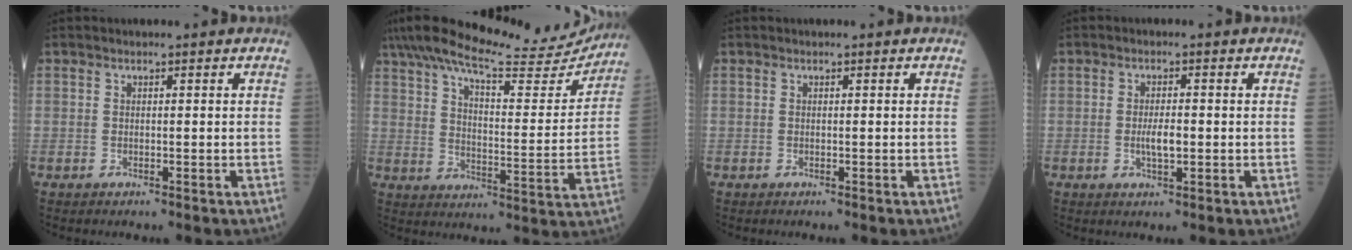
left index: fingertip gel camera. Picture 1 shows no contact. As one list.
[{"total": 22.4, "force": [20.2, 3.3, 9.3], "torque": [-0.158, -0.013, 0.277]}, {"total": 0.0}, {"total": 3.0, "force": [-0.4, 0.9, 2.8], "torque": [-0.058, 0.000, -0.006]}]